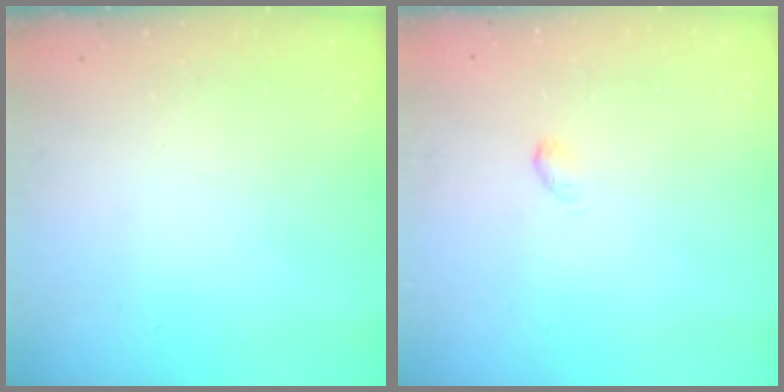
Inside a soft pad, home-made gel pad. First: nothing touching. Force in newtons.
{"total": 2.8, "press": 2.7, "slide": 0.5}